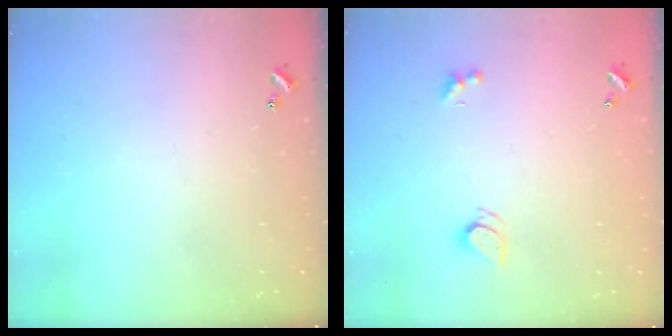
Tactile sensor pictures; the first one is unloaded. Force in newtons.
{"total": 2.1, "press": 2.1, "slide": 0.3}